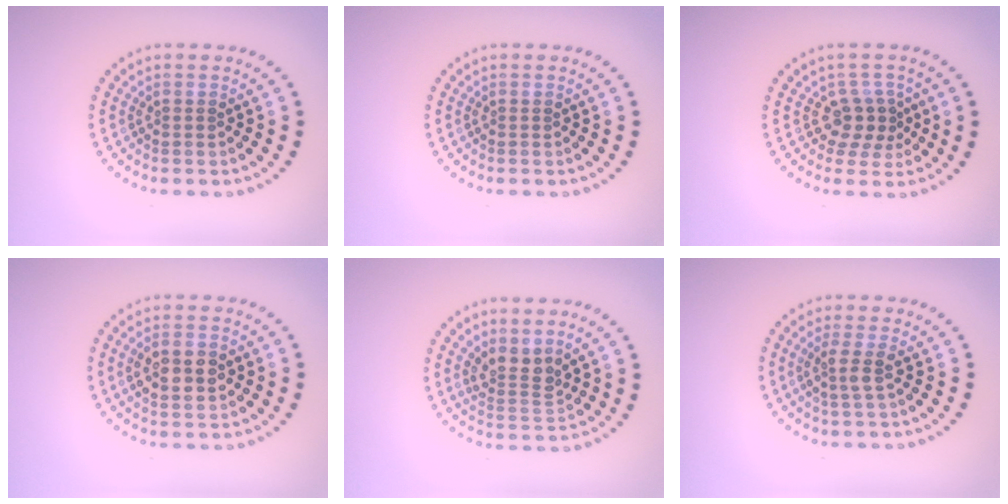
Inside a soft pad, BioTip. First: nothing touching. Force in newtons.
{"total": 0.0}
{"total": 2.6, "press": 2.1, "slide": 1.6}
{"total": 2.8, "press": 2.8, "slide": 0.2}
{"total": 2.6, "press": 2.0, "slide": 1.7}
{"total": 1.7, "press": 1.4, "slide": 1.0}